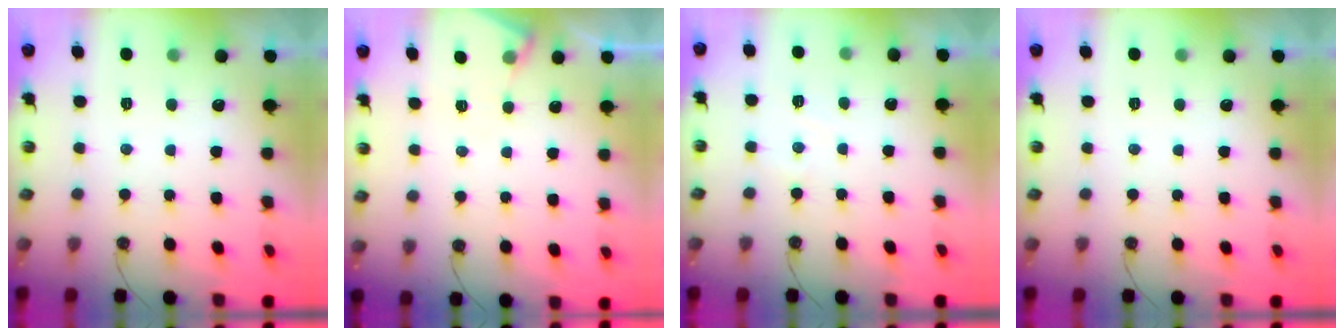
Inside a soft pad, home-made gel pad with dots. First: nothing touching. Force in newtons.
{"total": 5.5, "press": 5.5, "slide": 0.5}
{"total": 4.5, "press": 4.4, "slide": 0.7}
{"total": 0.0}